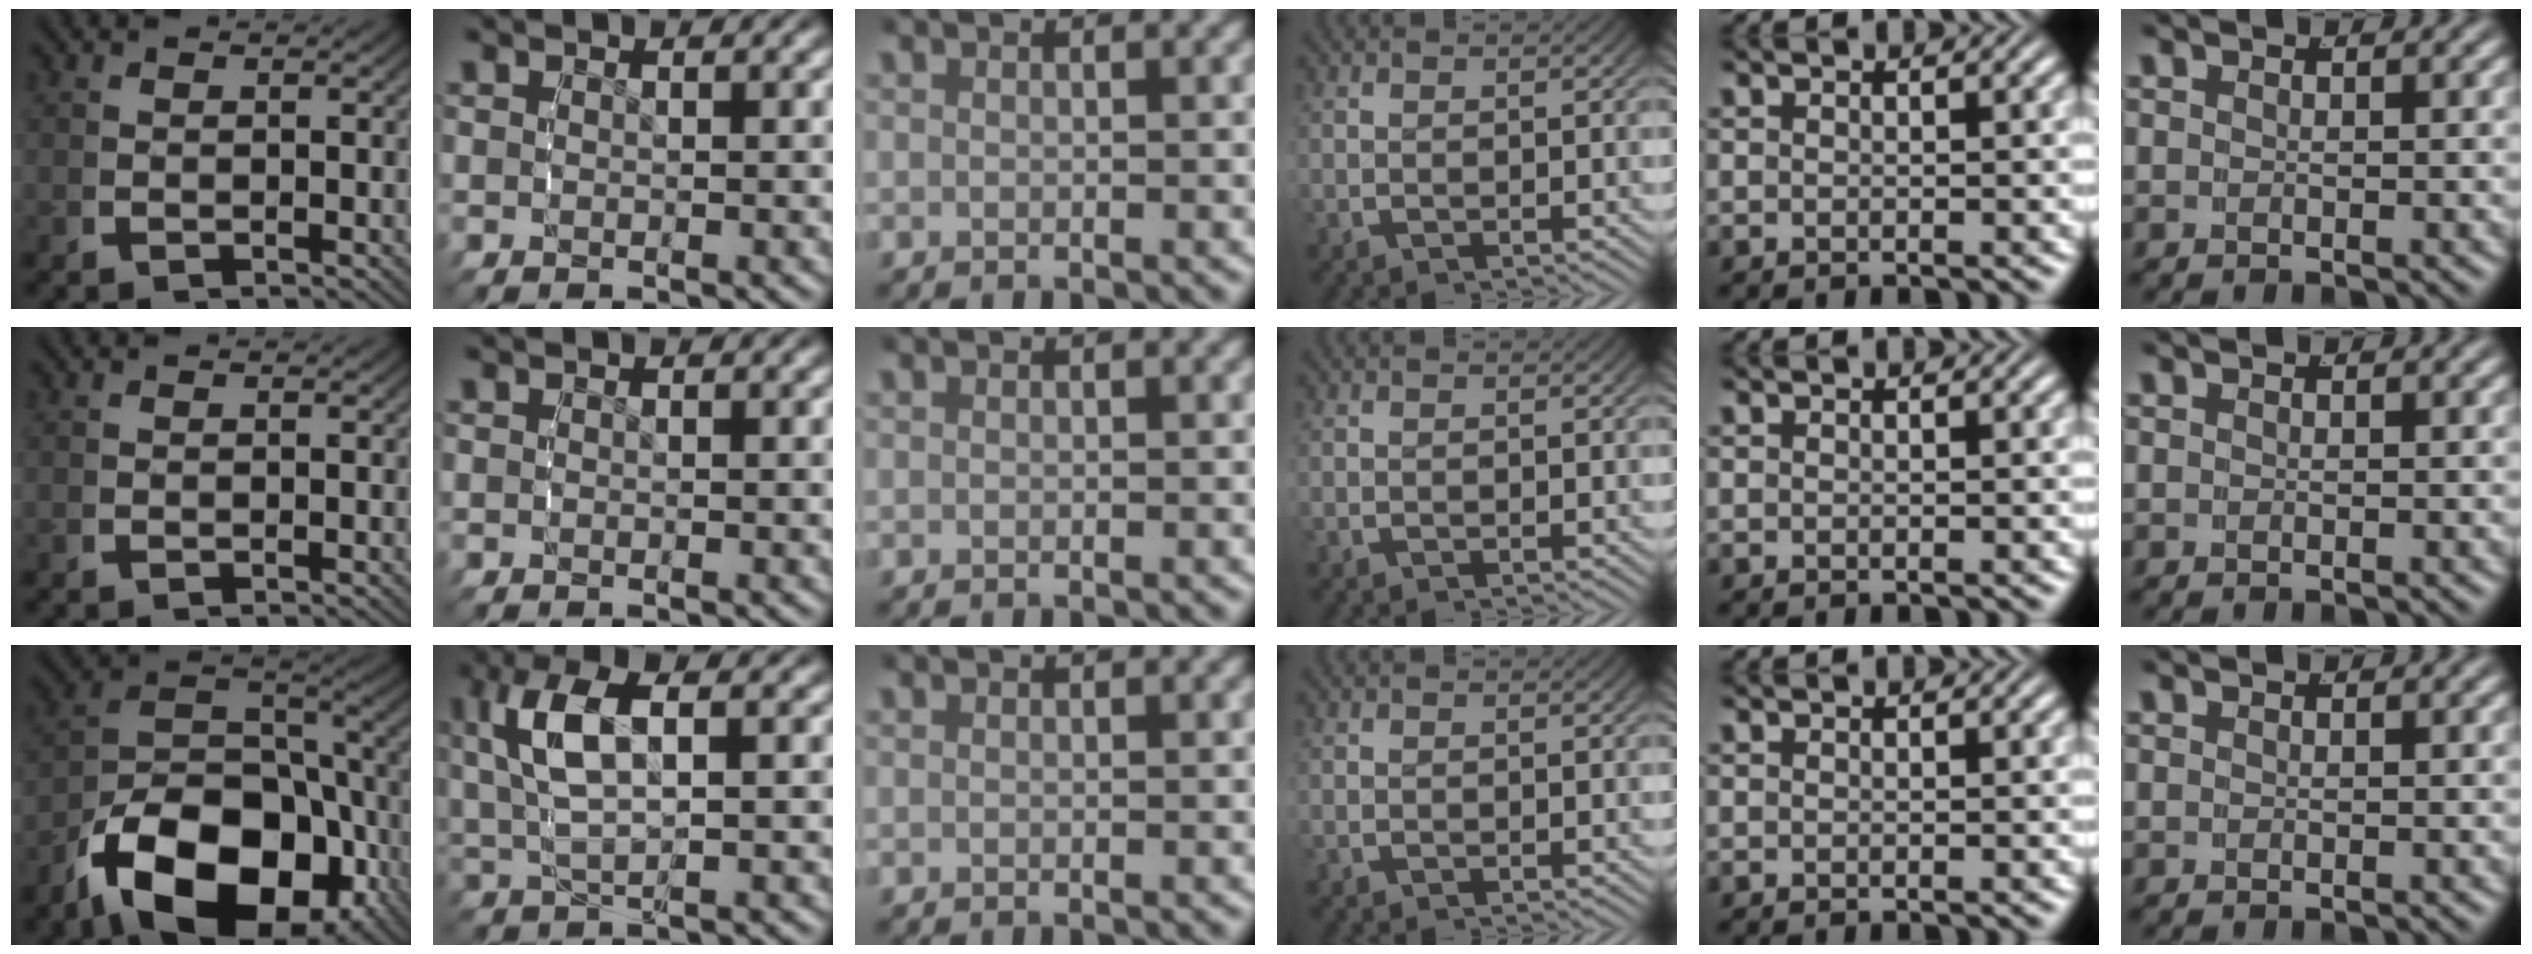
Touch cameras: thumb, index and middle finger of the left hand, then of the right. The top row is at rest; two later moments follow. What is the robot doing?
{"motion": "grasp_and_lifting", "object": "bowl"}